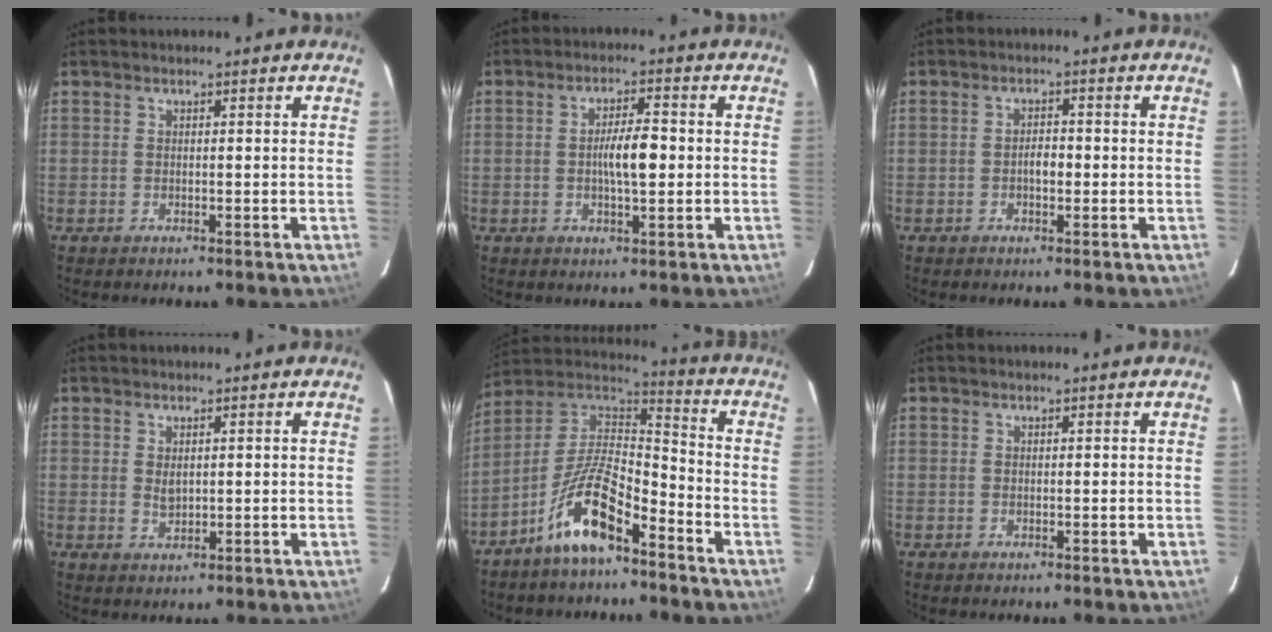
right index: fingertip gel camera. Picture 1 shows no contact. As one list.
[{"total": 5.4, "force": [-0.3, 1.1, 5.3], "torque": [-0.095, 0.006, -0.006]}, {"total": 2.3, "force": [-0.6, 1.0, 2.0], "torque": [-0.032, 0.005, -0.010]}, {"total": 1.7, "force": [0.4, 1.0, 1.3], "torque": [-0.023, -0.006, 0.010]}, {"total": 12.6, "force": [-8.0, 3.2, 9.2], "torque": [-0.183, 0.019, -0.151]}, {"total": 0.0}]